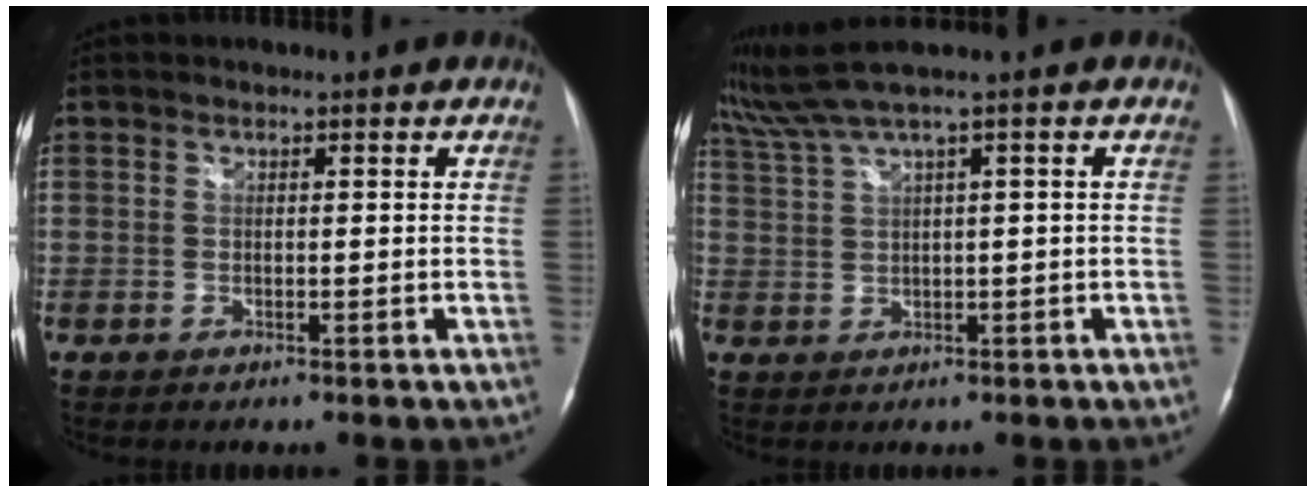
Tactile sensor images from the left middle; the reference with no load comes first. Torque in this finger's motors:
{"motor_torque": [-0.11, -0.25, -0.05, 0.01]}